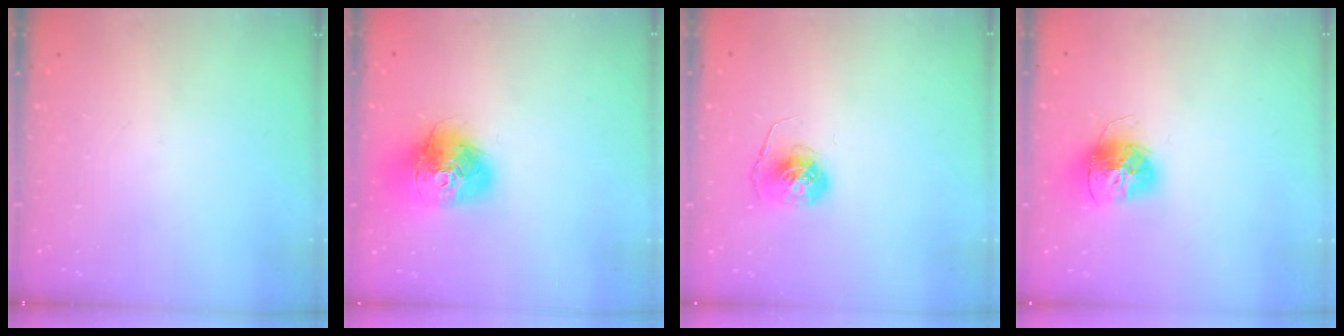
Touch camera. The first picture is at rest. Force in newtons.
{"total": 16.4, "press": 16.4, "slide": 1.7}
{"total": 6.0, "press": 6.0, "slide": 0.3}
{"total": 13.7, "press": 13.7, "slide": 1.2}